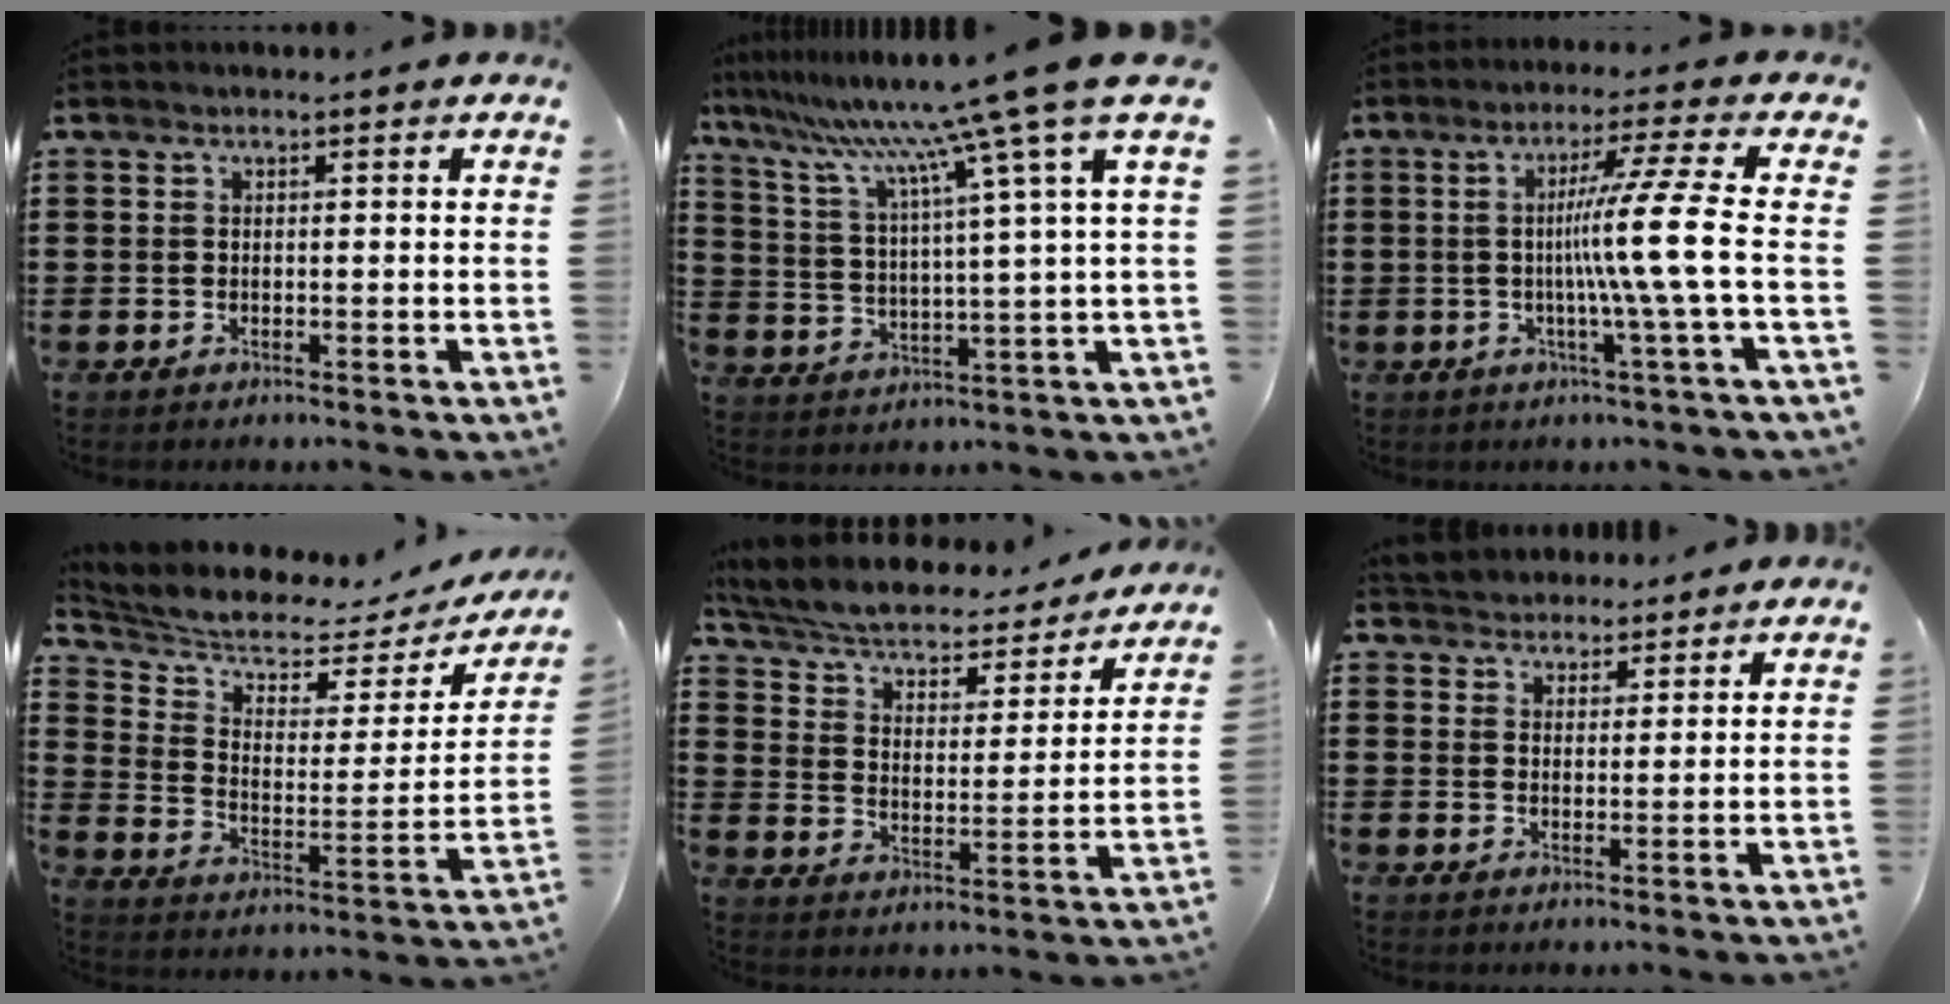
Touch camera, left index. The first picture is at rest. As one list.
[{"total": 12.7, "force": [9.4, -1.7, 8.4], "torque": [-0.200, -0.062, 0.142]}, {"total": 10.5, "force": [-0.3, -1.2, 10.4], "torque": [-0.189, -0.005, -0.015]}, {"total": 6.0, "force": [5.5, 1.6, 1.9], "torque": [-0.068, -0.040, 0.091]}, {"total": 4.9, "force": [4.2, 1.2, 2.1], "torque": [-0.062, -0.031, 0.065]}, {"total": 3.4, "force": [3.1, 1.3, -0.7], "torque": [0.000, -0.003, 0.057]}]